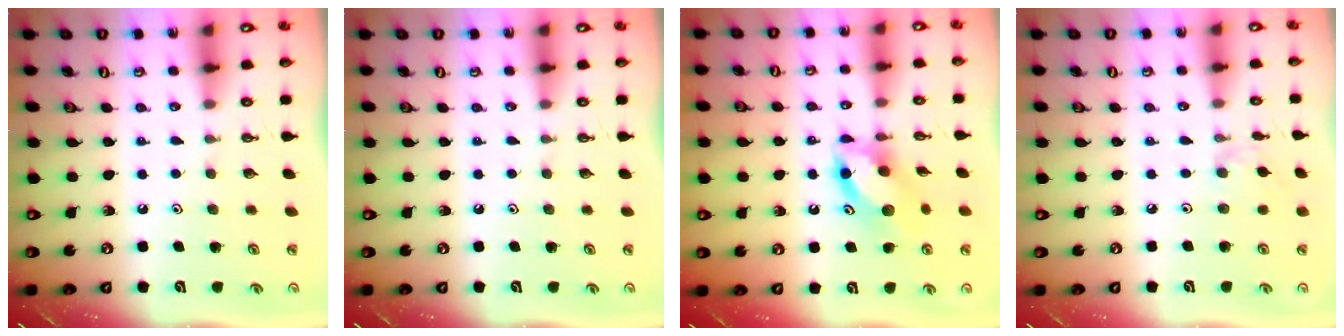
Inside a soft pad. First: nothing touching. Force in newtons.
{"total": 0.0}
{"total": 11.2, "press": 11.1, "slide": 1.6}
{"total": 1.4, "press": 1.4, "slide": 0.4}